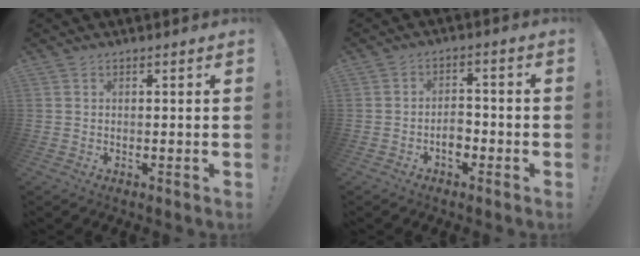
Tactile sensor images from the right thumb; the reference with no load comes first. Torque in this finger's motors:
{"motor_torque": [0.91, 0.18, 0.25, -0.33, 0.14]}